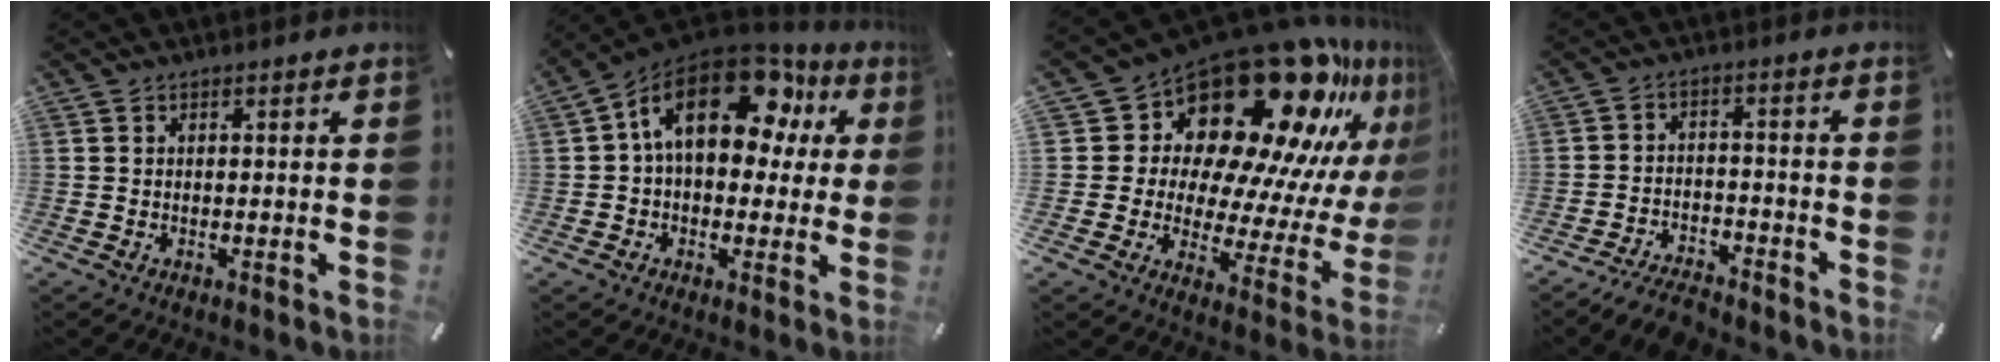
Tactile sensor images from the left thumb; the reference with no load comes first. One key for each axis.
{"total": 20.2, "fx": 7.2, "fy": 12.1, "fz": 14.5, "tx": -0.234, "ty": -0.028, "tz": 0.121}
{"total": 24.1, "fx": 16.5, "fy": 12.8, "fz": 12.1, "tx": -0.160, "ty": -0.157, "tz": 0.289}
{"total": 6.3, "fx": -5.8, "fy": 1.9, "fz": 1.6, "tx": -0.030, "ty": 0.030, "tz": -0.112}